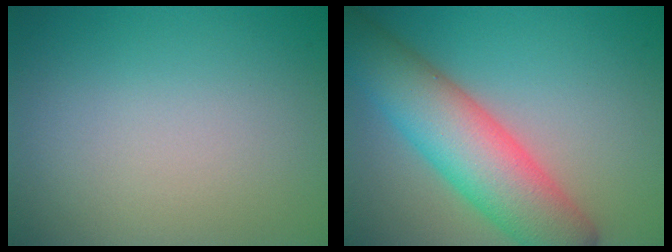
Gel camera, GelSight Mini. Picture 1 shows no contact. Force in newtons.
{"total": 9.4, "press": 9.4, "slide": 0.2}